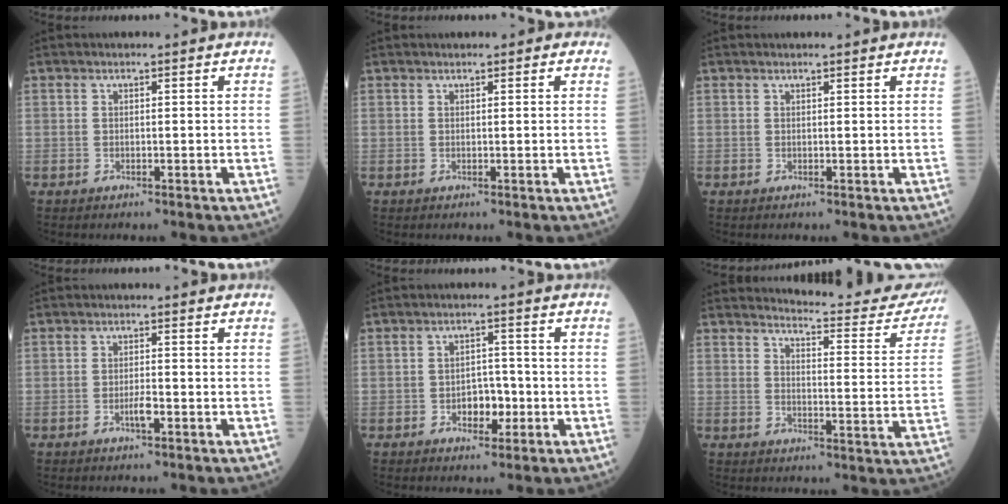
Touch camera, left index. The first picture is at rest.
{"total": 1.2, "force": [0.9, 0.5, 0.6], "torque": [-0.011, 0.009, 0.009]}
{"total": 1.6, "force": [1.5, 0.1, 0.4], "torque": [-0.011, 0.007, 0.019]}
{"total": 1.7, "force": [-0.7, 0.2, 1.6], "torque": [-0.030, 0.000, -0.012]}
{"total": 3.9, "force": [-1.2, 2.3, 2.8], "torque": [-0.038, 0.006, -0.017]}
{"total": 16.0, "force": [15.6, 1.5, 3.3], "torque": [-0.031, -0.078, 0.167]}